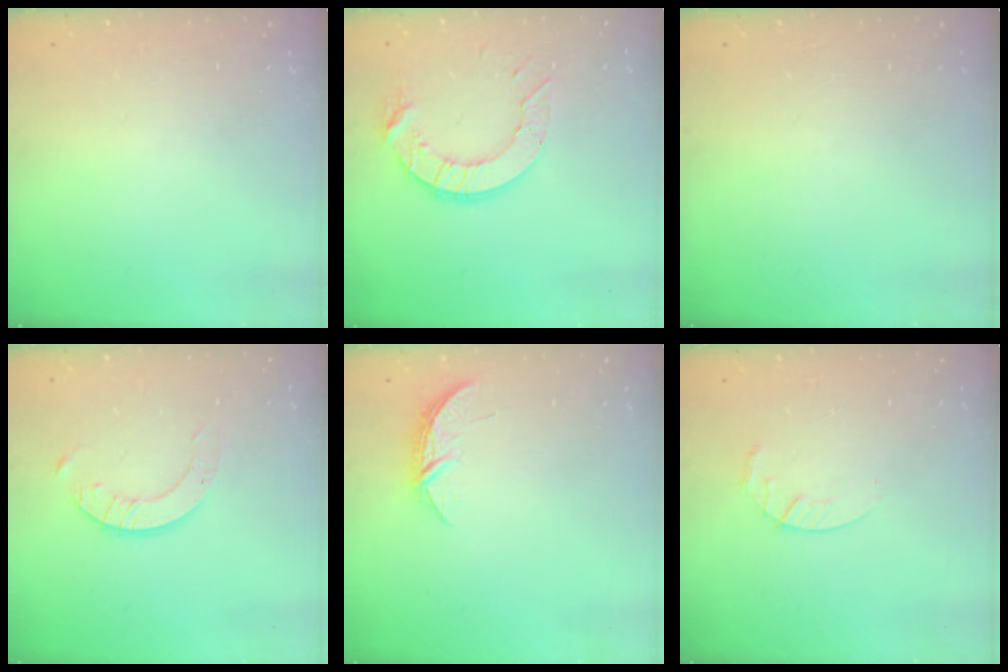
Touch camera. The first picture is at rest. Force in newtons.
{"total": 10.4, "press": 10.3, "slide": 0.5}
{"total": 0.0}
{"total": 3.3, "press": 3.3, "slide": 0.3}
{"total": 5.1, "press": 5.1, "slide": 0.6}
{"total": 3.0, "press": 2.9, "slide": 0.5}